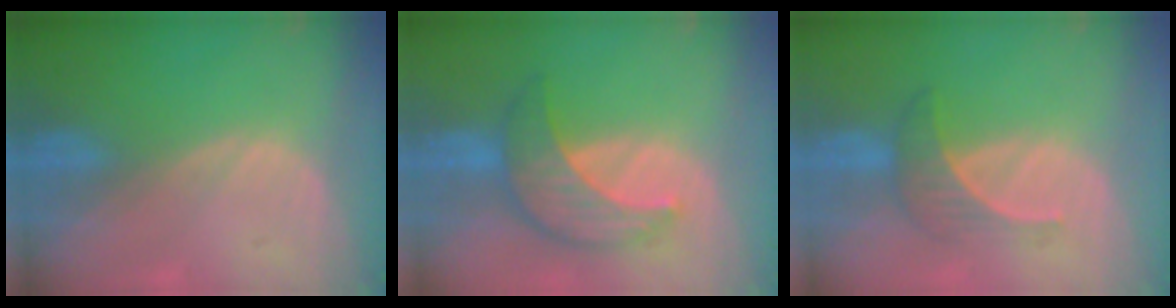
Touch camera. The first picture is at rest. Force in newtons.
{"total": 7.8, "press": 7.5, "slide": 2.2}
{"total": 4.1, "press": 4.0, "slide": 0.8}